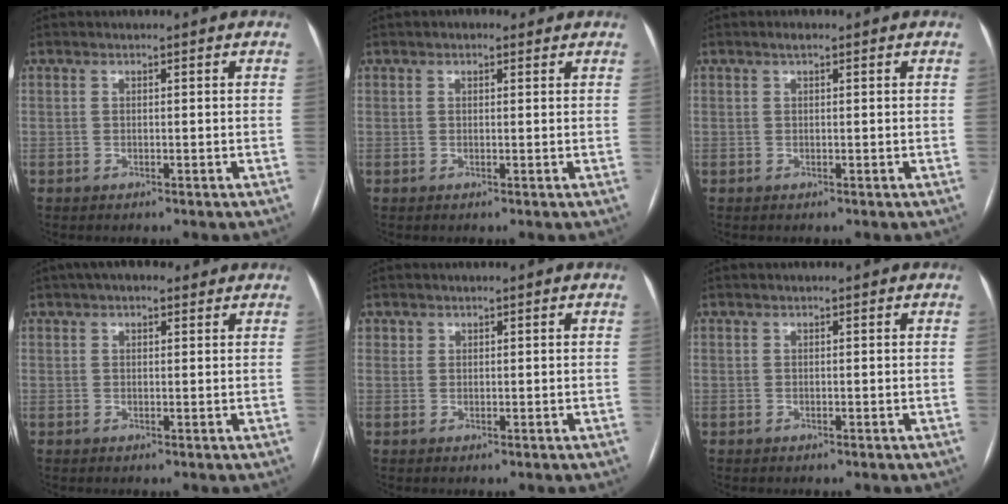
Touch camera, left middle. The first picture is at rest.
{"total": 1.9, "force": [1.3, 1.1, 0.8], "torque": [-0.016, 0.016, 0.015]}
{"total": 0.8, "force": [0.5, 0.2, 0.6], "torque": [-0.011, 0.007, 0.009]}
{"total": 5.4, "force": [3.9, 2.2, 3.0], "torque": [-0.045, 0.035, 0.061]}
{"total": 0.8, "force": [0.5, 0.6, 0.0], "torque": [0.009, 0.001, 0.007]}
{"total": 0.0}